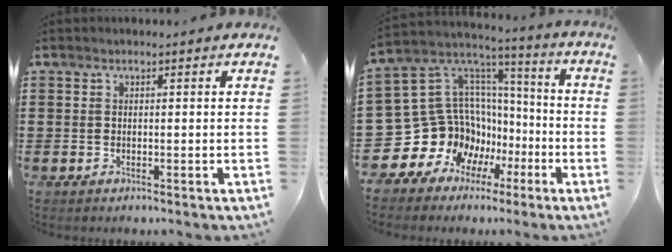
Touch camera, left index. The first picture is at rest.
{"total": 16.3, "force": [-5.3, 14.2, 6.0], "torque": [-0.170, -0.037, -0.038]}